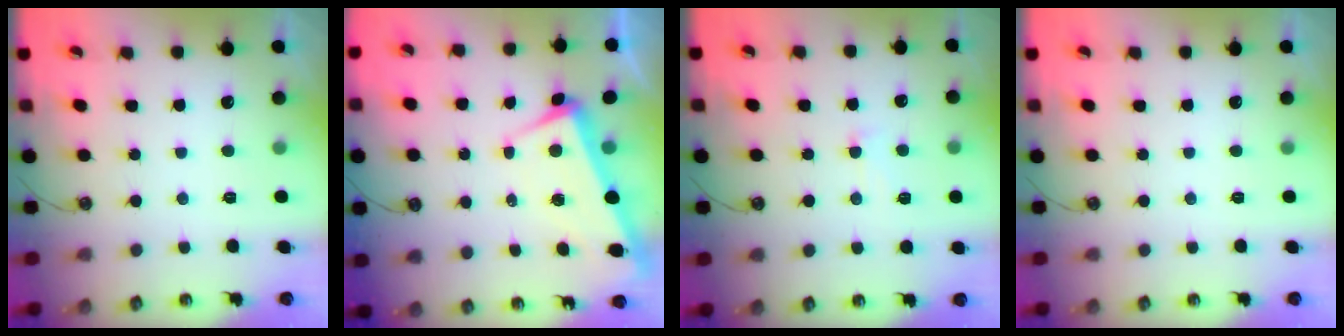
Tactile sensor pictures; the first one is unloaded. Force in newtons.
{"total": 3.0, "press": 2.8, "slide": 0.9}
{"total": 0.9, "press": 0.6, "slide": 0.7}
{"total": 0.0}